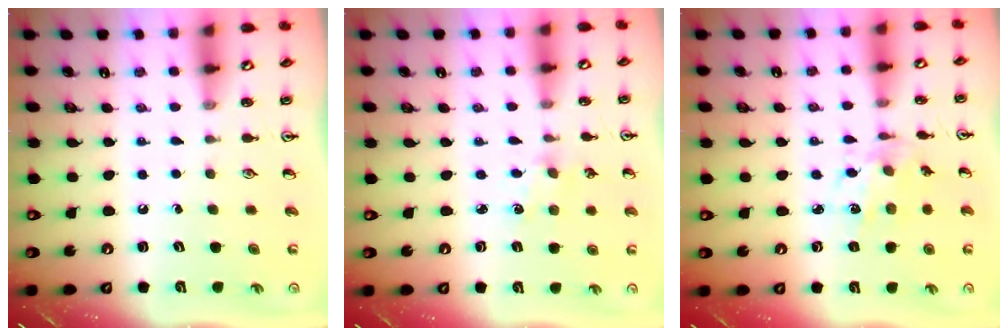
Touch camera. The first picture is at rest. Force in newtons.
{"total": 0.8, "press": 0.8, "slide": 0.2}
{"total": 6.0, "press": 5.8, "slide": 1.7}